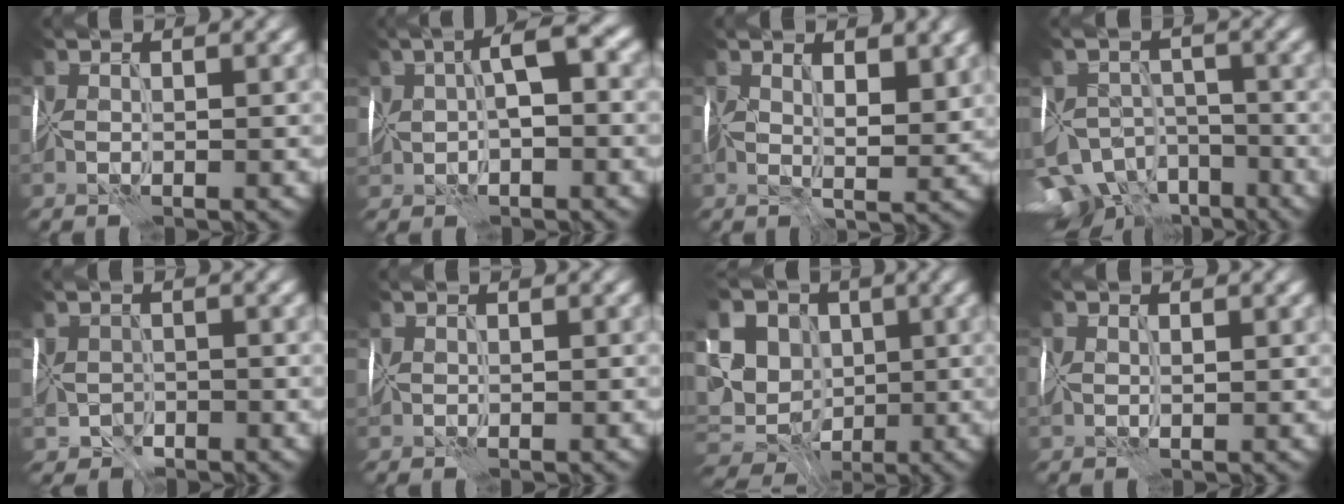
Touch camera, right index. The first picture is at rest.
{"total": 5.2, "force": [0.2, 3.0, 4.3], "torque": [-0.071, 0.017, 0.000]}
{"total": 4.1, "force": [1.7, 1.9, 3.3], "torque": [-0.050, -0.002, 0.029]}
{"total": 8.4, "force": [-6.7, 4.9, 1.7], "torque": [-0.015, -0.009, -0.105]}
{"total": 2.0, "force": [-1.6, 0.9, -0.6], "torque": [0.015, -0.006, -0.032]}
{"total": 1.4, "force": [0.2, 1.2, 0.8], "torque": [-0.006, -0.004, 0.007]}
{"total": 12.8, "force": [2.6, 11.2, 5.6], "torque": [-0.114, 0.009, 0.033]}
{"total": 2.4, "force": [0.7, 1.8, 1.4], "torque": [-0.017, 0.009, 0.014]}